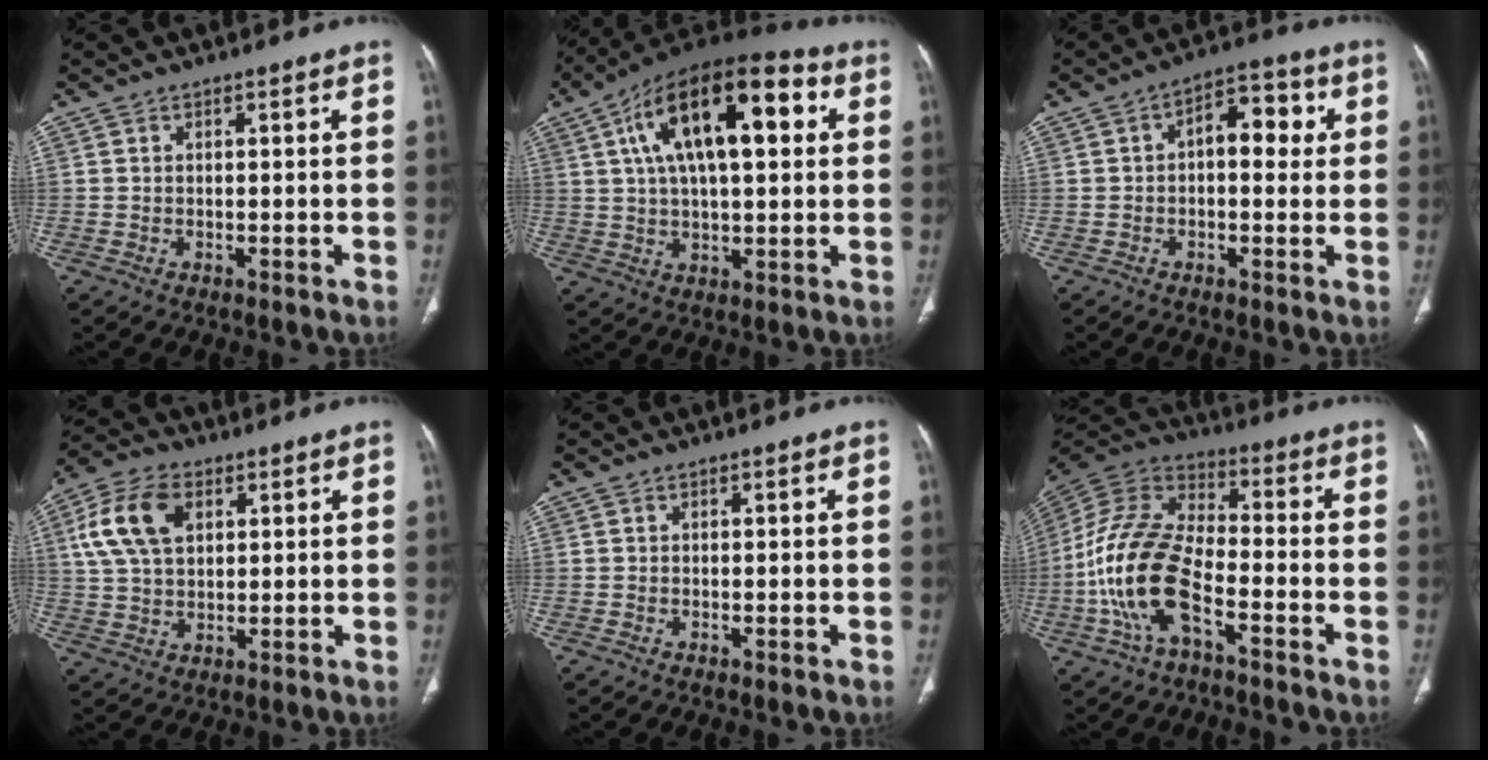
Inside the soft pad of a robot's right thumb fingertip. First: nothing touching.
{"total": 22.5, "force": [6.6, 9.9, 19.2], "torque": [-0.306, 0.019, 0.098]}
{"total": 8.6, "force": [1.1, 4.8, 7.0], "torque": [-0.069, 0.022, 0.010]}
{"total": 12.1, "force": [3.9, 7.7, 8.5], "torque": [-0.160, 0.007, 0.073]}
{"total": 0.0}
{"total": 17.7, "force": [-6.1, 8.6, 14.2], "torque": [-0.297, 0.042, -0.119]}